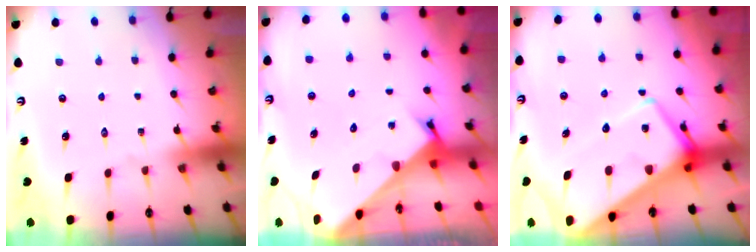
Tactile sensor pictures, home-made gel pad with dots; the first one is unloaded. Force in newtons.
{"total": 2.5, "press": 2.5, "slide": 0.3}
{"total": 13.9, "press": 13.9, "slide": 1.2}